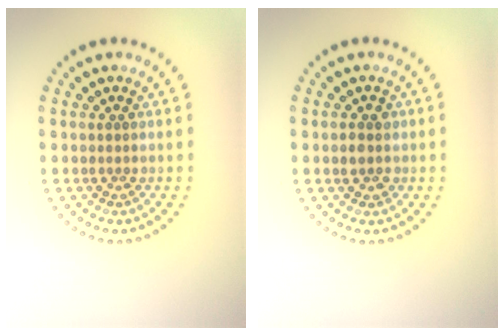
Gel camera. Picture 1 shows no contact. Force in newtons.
{"total": 1.5, "press": 1.5, "slide": 0.3}